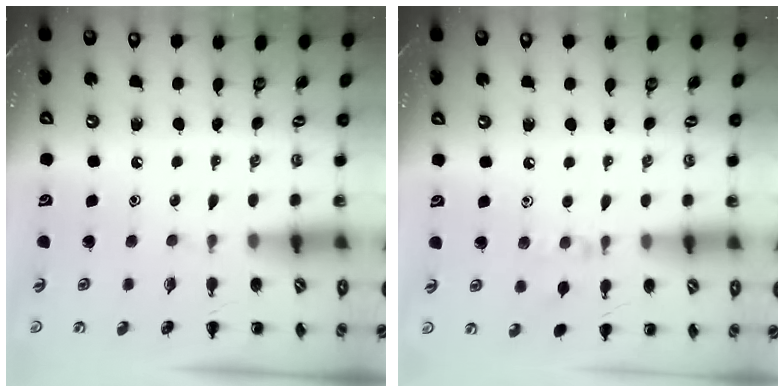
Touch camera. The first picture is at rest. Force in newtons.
{"total": 6.0, "press": 5.7, "slide": 1.9}